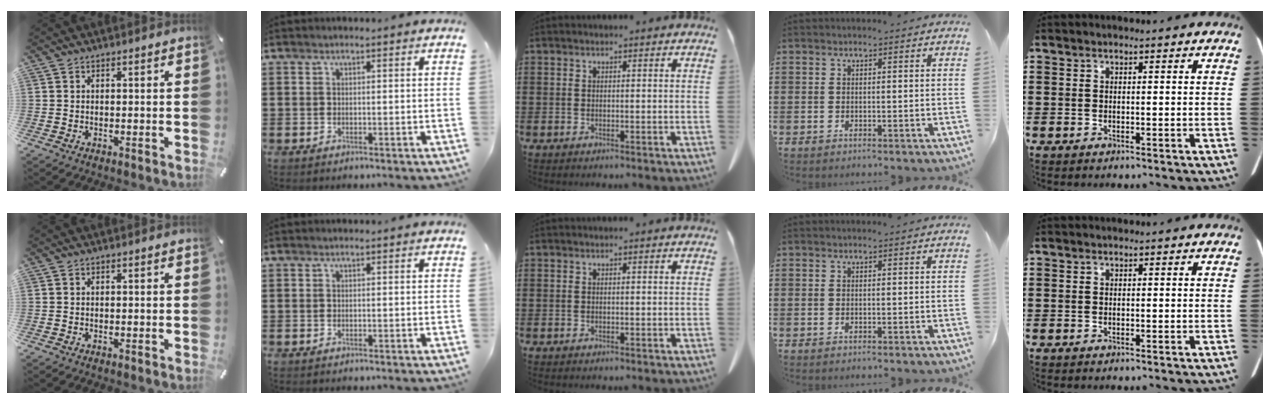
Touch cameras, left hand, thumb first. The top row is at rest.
{}